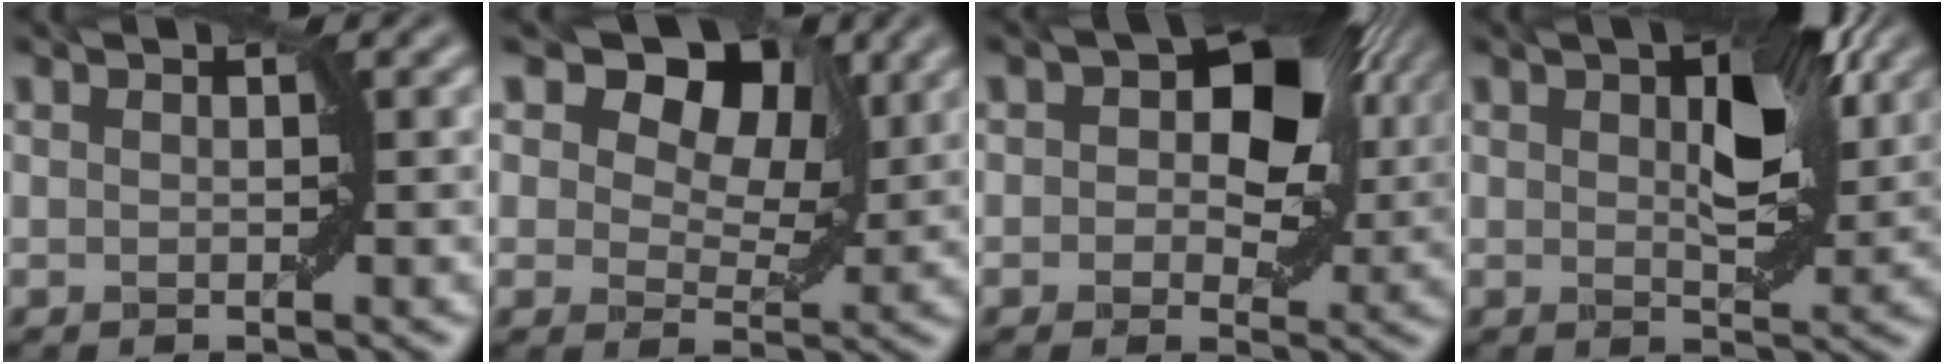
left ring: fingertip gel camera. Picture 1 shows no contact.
{"total": 9.4, "force": [5.3, 5.5, 5.5], "torque": [-0.084, 0.013, 0.070]}
{"total": 8.6, "force": [2.5, 5.4, 6.2], "torque": [-0.069, 0.007, 0.027]}
{"total": 6.8, "force": [2.0, 3.0, 5.7], "torque": [-0.085, 0.005, 0.034]}